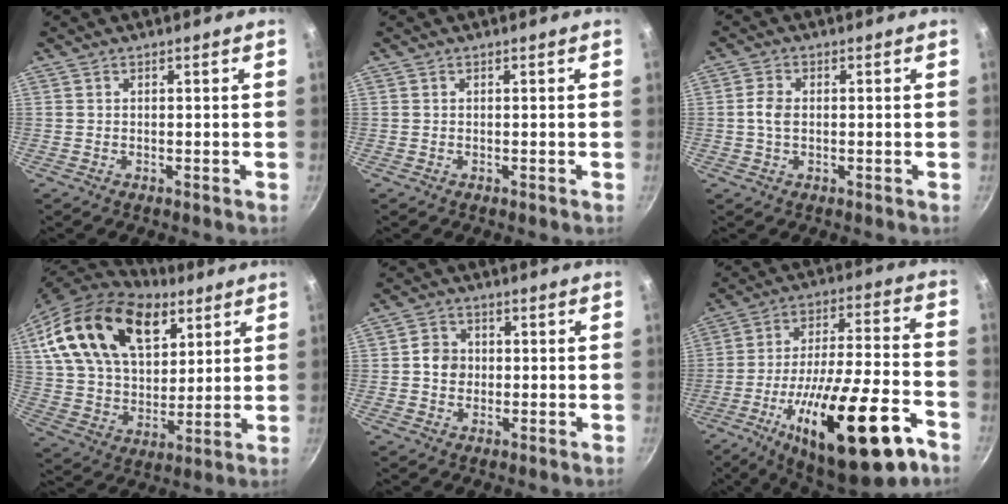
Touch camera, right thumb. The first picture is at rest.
{"total": 0.0}
{"total": 3.2, "force": [0.0, 2.1, 2.5], "torque": [-0.050, 0.008, -0.004]}
{"total": 23.4, "force": [12.8, 13.4, 14.2], "torque": [-0.204, -0.038, 0.229]}
{"total": 4.4, "force": [-0.1, 4.0, 1.9], "torque": [-0.009, 0.008, -0.009]}
{"total": 27.9, "force": [-13.3, 8.9, 22.8], "torque": [-0.339, 0.047, -0.204]}